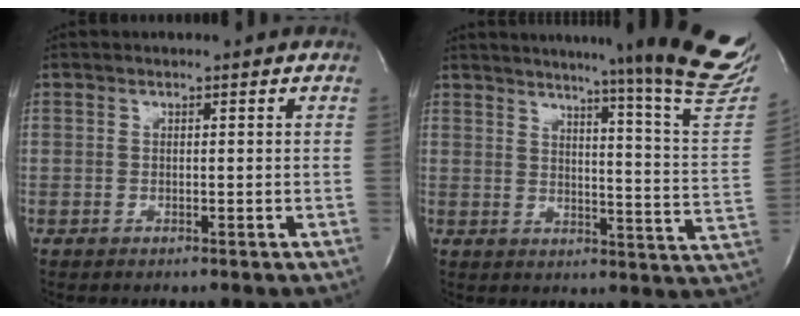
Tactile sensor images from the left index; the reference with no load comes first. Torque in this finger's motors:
{"motor_torque": [0.75, -0.77, 0.33, 0.09]}